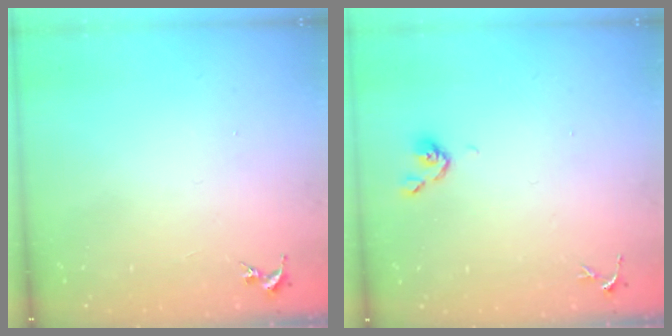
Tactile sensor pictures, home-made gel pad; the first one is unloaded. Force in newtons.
{"total": 5.3, "press": 5.2, "slide": 0.8}